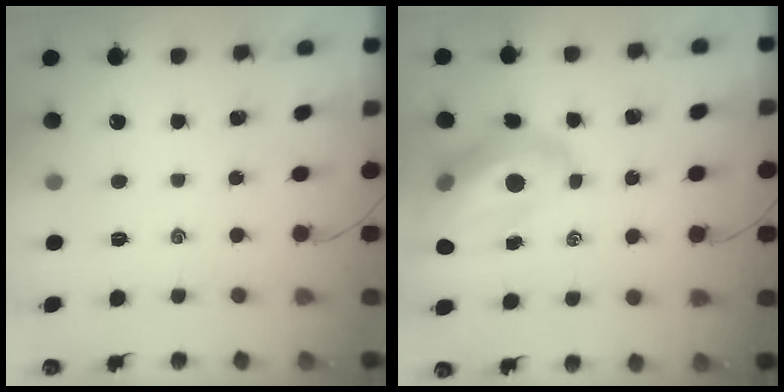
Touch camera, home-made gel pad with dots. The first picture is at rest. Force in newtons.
{"total": 14.2, "press": 13.6, "slide": 4.1}